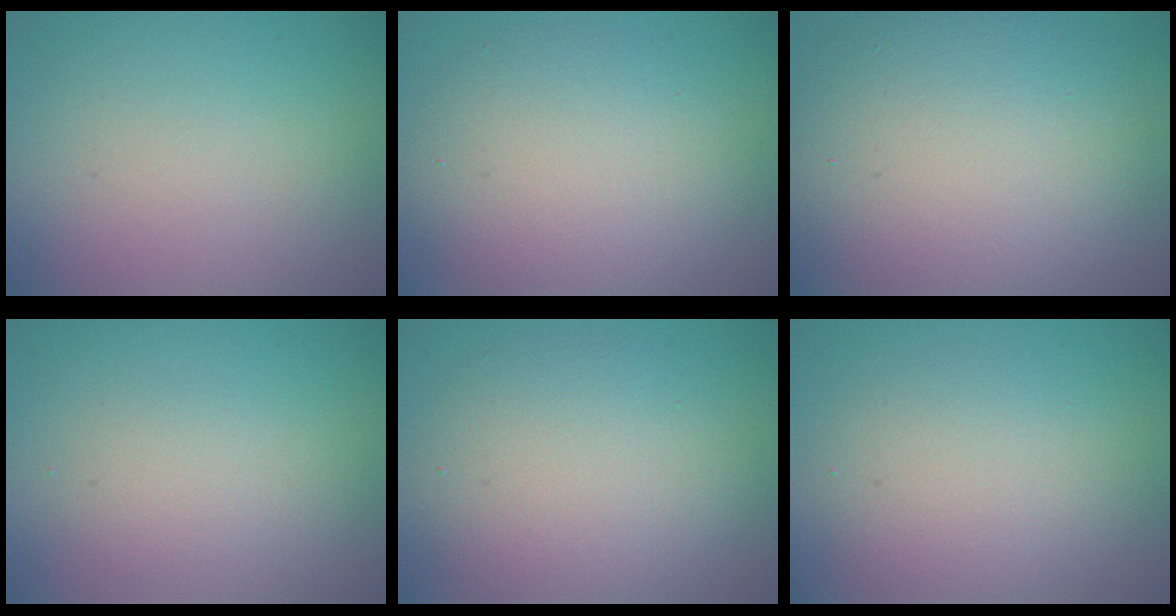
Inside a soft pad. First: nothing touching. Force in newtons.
{"total": 6.0, "press": 6.0, "slide": 0.3}
{"total": 11.1, "press": 11.0, "slide": 0.6}
{"total": 1.7, "press": 1.6, "slide": 0.1}
{"total": 5.6, "press": 5.6, "slide": 0.3}
{"total": 3.7, "press": 3.7, "slide": 0.0}